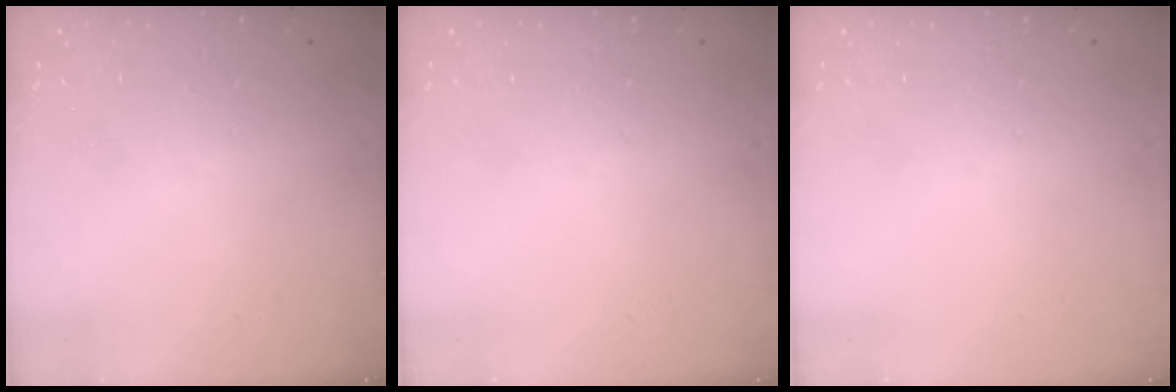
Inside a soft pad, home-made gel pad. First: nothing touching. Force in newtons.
{"total": 0.0}
{"total": 0.0}